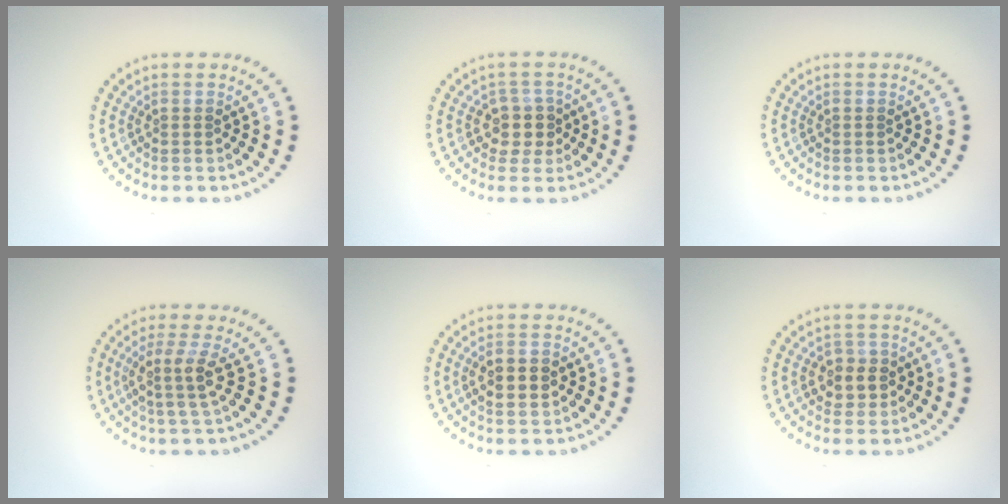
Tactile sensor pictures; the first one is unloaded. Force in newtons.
{"total": 2.6, "press": 2.2, "slide": 1.3}
{"total": 0.0}
{"total": 2.8, "press": 2.1, "slide": 1.8}
{"total": 2.7, "press": 2.6, "slide": 0.3}
{"total": 2.4, "press": 2.3, "slide": 0.8}